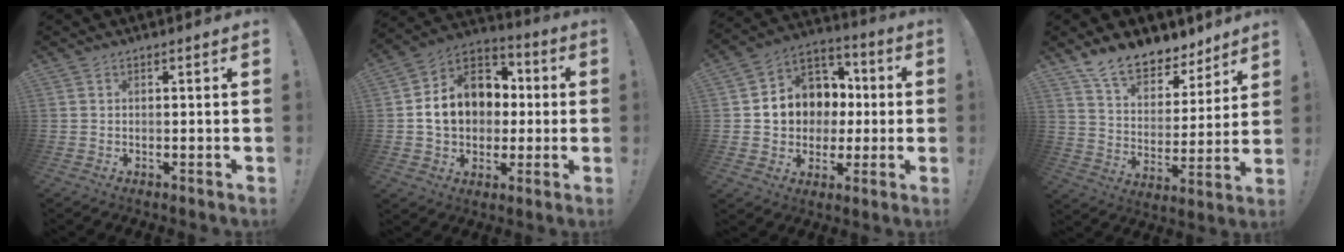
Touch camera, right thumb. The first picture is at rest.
{"total": 16.1, "force": [1.5, 12.7, 9.7], "torque": [-0.145, 0.010, 0.037]}
{"total": 11.4, "force": [0.3, 10.6, 4.3], "torque": [-0.057, 0.003, 0.026]}
{"total": 12.8, "force": [10.7, 5.6, 4.2], "torque": [-0.083, -0.083, 0.198]}